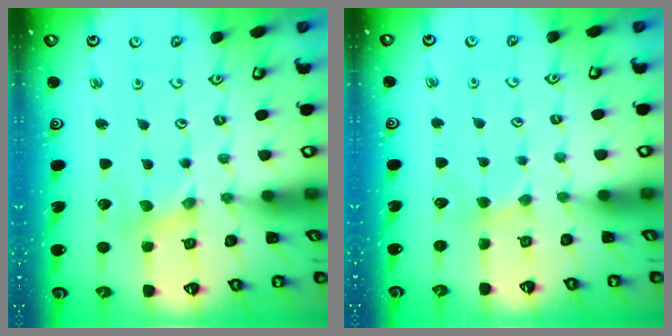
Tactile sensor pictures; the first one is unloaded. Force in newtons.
{"total": 1.6, "press": 1.5, "slide": 0.2}